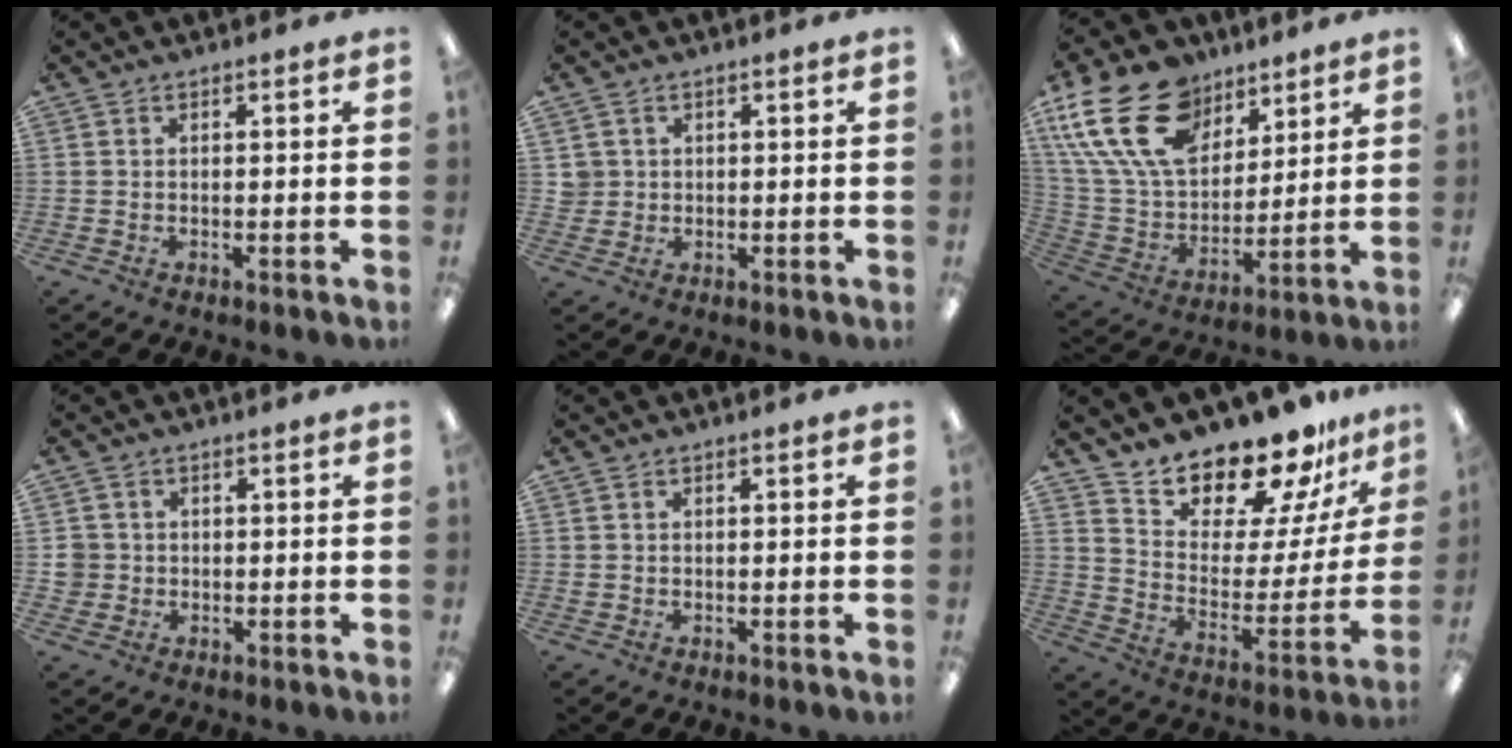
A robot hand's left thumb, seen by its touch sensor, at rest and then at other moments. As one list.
[{"total": 2.6, "force": [0.8, 2.5, 0.0], "torque": [-0.010, 0.004, 0.014]}, {"total": 23.4, "force": [12.3, 14.8, 13.3], "torque": [-0.282, -0.056, 0.226]}, {"total": 3.4, "force": [0.1, 3.3, 0.4], "torque": [-0.005, 0.003, 0.000]}, {"total": 0.7, "force": [0.3, 0.6, 0.0], "torque": [-0.001, 0.003, 0.005]}, {"total": 17.4, "force": [16.4, 4.3, 3.8], "torque": [-0.074, -0.157, 0.287]}]